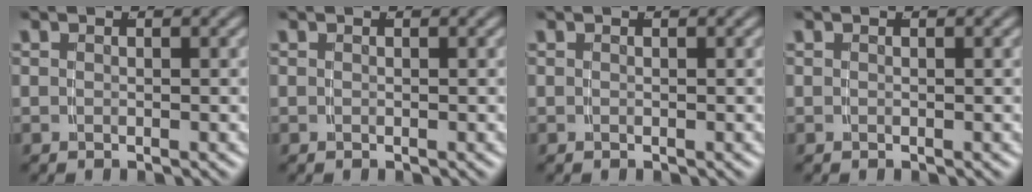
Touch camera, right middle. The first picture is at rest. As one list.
[{"total": 0.0}, {"total": 0.0}, {"total": 0.0}]